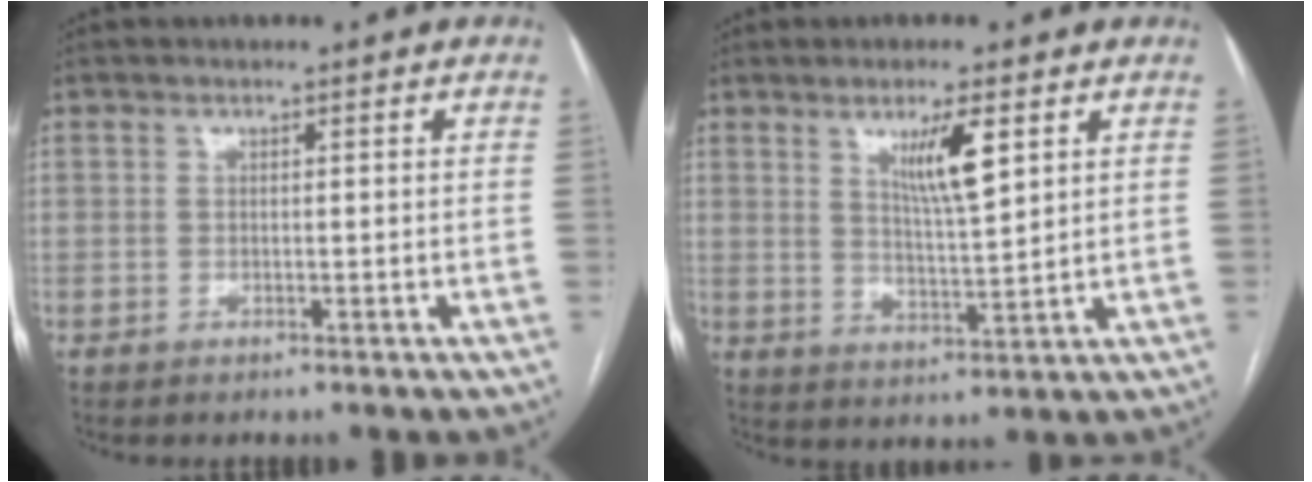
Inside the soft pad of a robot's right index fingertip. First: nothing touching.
{"total": 6.8, "force": [3.1, 0.5, 6.0], "torque": [-0.106, -0.009, 0.057]}